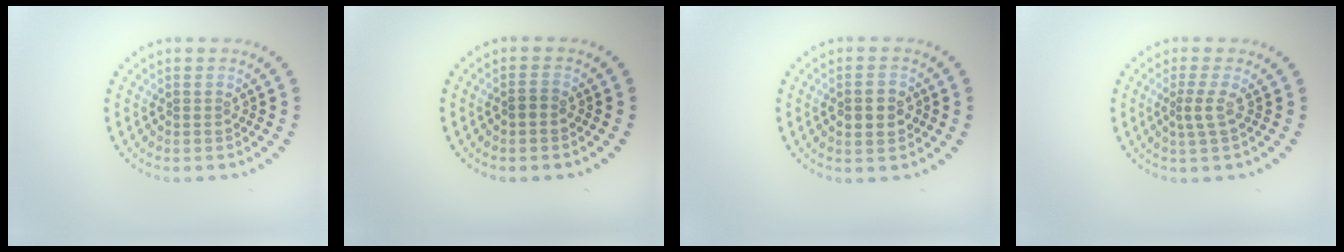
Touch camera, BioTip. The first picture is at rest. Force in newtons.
{"total": 0.7, "press": 0.7, "slide": 0.3}
{"total": 3.0, "press": 3.0, "slide": 0.0}
{"total": 1.5, "press": 1.0, "slide": 1.2}